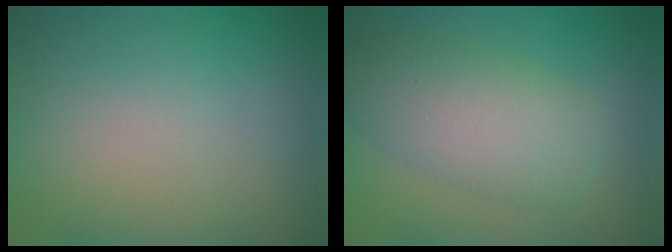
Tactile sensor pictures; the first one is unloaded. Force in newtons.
{"total": 5.8, "press": 5.8, "slide": 0.3}